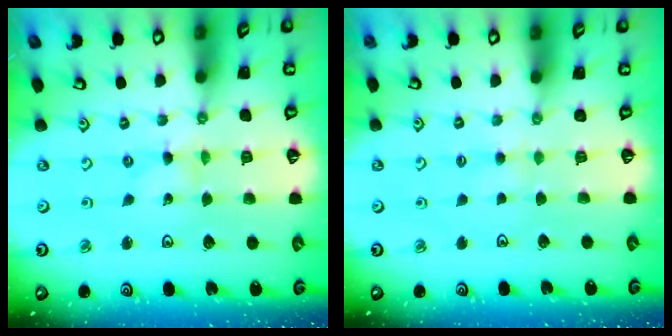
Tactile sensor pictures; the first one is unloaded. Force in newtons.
{"total": 1.7, "press": 1.7, "slide": 0.3}